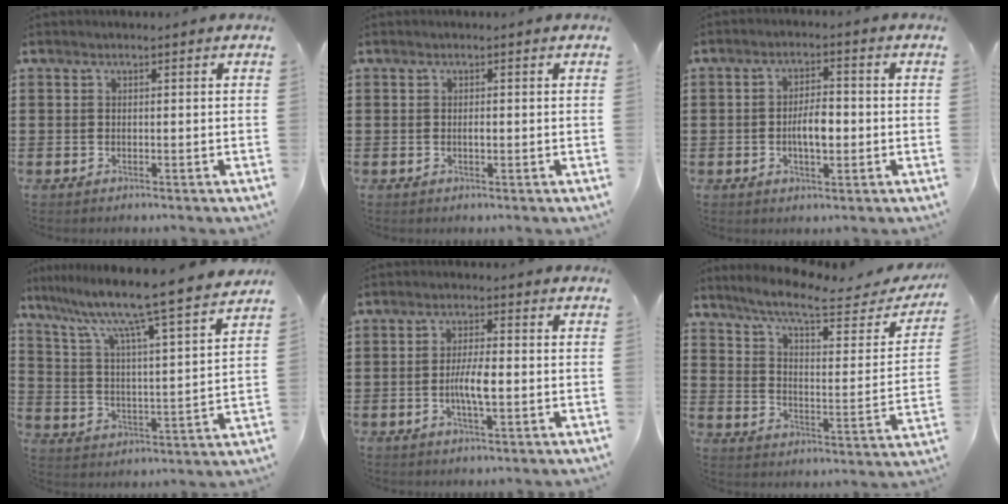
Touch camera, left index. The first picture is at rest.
{"total": 0.8, "force": [0.1, 0.2, 0.8], "torque": [-0.018, -0.002, 0.002]}
{"total": 4.7, "force": [-0.6, 1.9, 4.3], "torque": [-0.078, 0.001, -0.017]}
{"total": 9.4, "force": [8.0, -1.0, 4.8], "torque": [-0.118, -0.069, 0.124]}
{"total": 4.9, "force": [-0.8, 1.2, 4.7], "torque": [-0.088, 0.002, -0.018]}
{"total": 8.4, "force": [6.8, 0.7, 4.9], "torque": [-0.114, -0.036, 0.112]}